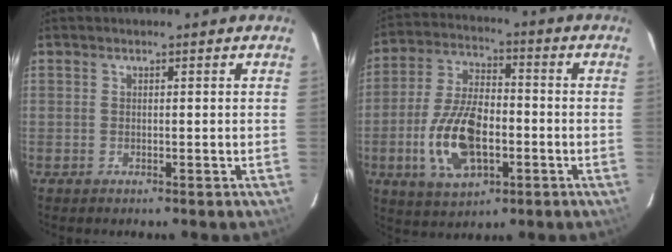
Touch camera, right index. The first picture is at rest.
{"total": 15.0, "force": [-4.2, 7.8, 12.1], "torque": [-0.252, 0.004, -0.068]}